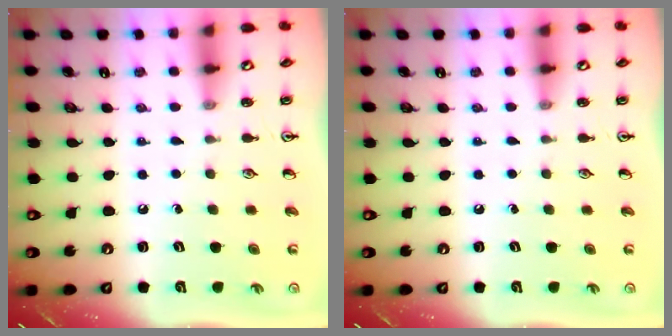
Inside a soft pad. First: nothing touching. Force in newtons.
{"total": 0.0}